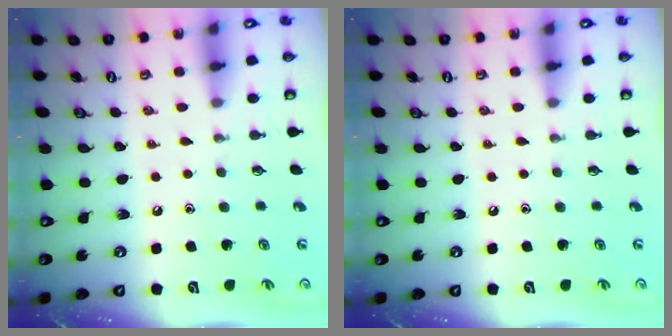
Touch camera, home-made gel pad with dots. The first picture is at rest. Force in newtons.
{"total": 0.0}